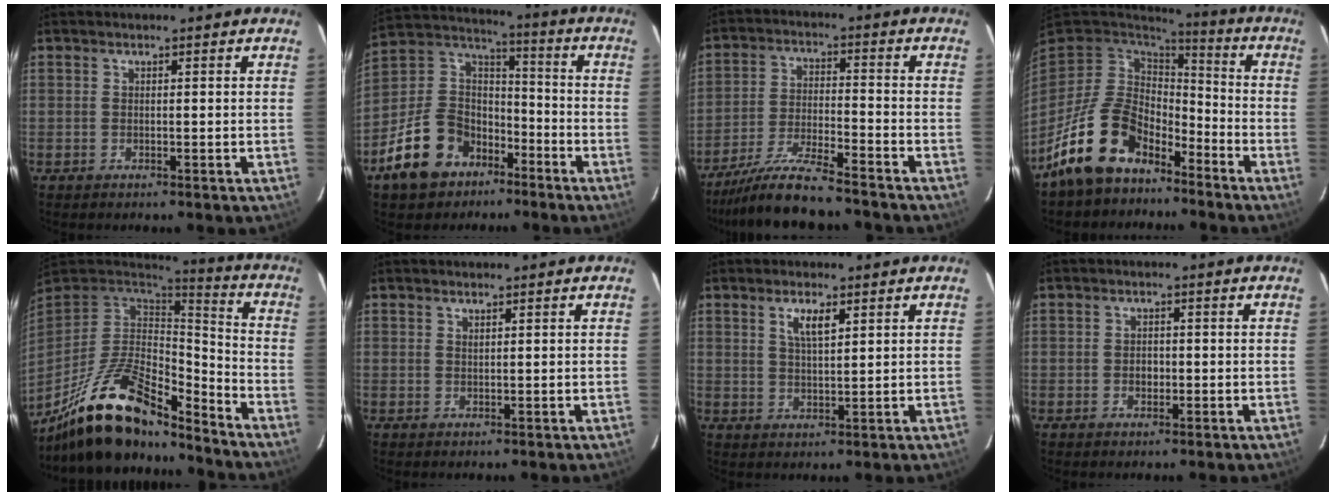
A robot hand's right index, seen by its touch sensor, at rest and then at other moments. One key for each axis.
{"total": 16.5, "fx": -9.3, "fy": 11.5, "fz": 7.3, "tx": -0.180, "ty": 0.042, "tz": -0.145}
{"total": 12.6, "fx": -11.4, "fy": 0.7, "fz": 5.3, "tx": -0.112, "ty": -0.013, "tz": -0.201}
{"total": 14.8, "fx": -9.8, "fy": 8.6, "fz": 7.0, "tx": -0.157, "ty": 0.005, "tz": -0.163}
{"total": 20.1, "fx": -15.0, "fy": 6.6, "fz": 11.7, "tx": -0.241, "ty": -0.018, "tz": -0.266}
{"total": 0.6, "fx": 0.5, "fy": 0.1, "fz": 0.3, "tx": -0.005, "ty": 0.001, "tz": 0.010}
{"total": 4.0, "fx": 2.1, "fy": 1.2, "fz": 3.2, "tx": -0.059, "ty": 0.001, "tz": 0.039}
{"total": 1.8, "fx": -0.4, "fy": 1.5, "fz": 0.9, "tx": -0.017, "ty": 0.004, "tz": -0.007}